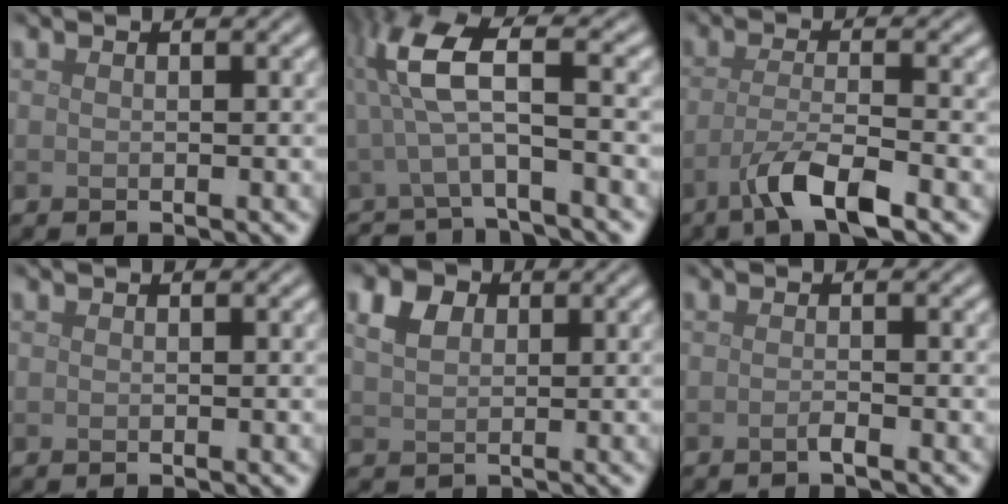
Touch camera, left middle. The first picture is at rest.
{"total": 6.0, "force": [-0.4, 1.7, 5.7], "torque": [-0.116, 0.000, -0.018]}
{"total": 4.6, "force": [-2.5, 1.0, 3.7], "torque": [-0.071, -0.002, -0.056]}
{"total": 0.0}
{"total": 3.0, "force": [1.2, 2.3, 1.6], "torque": [-0.038, 0.002, 0.019]}
{"total": 0.8, "force": [-0.4, 0.1, 0.7], "torque": [-0.011, 0.001, -0.010]}